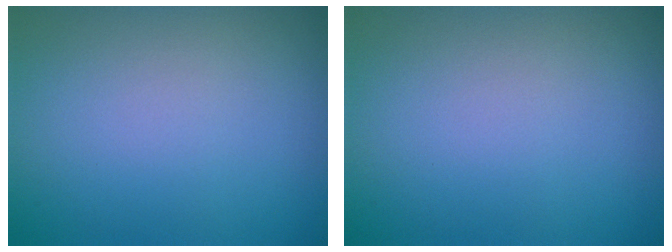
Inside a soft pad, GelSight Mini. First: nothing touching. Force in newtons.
{"total": 0.0}